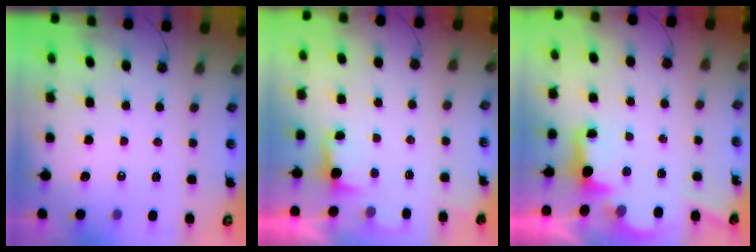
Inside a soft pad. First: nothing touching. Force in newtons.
{"total": 1.4, "press": 1.1, "slide": 0.8}
{"total": 2.6, "press": 2.5, "slide": 0.8}